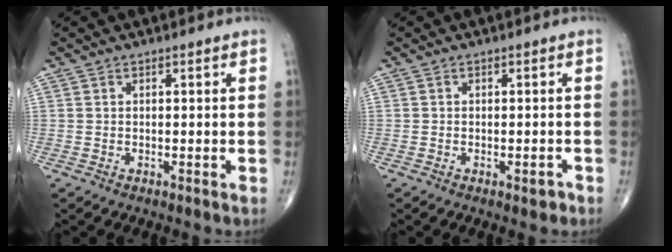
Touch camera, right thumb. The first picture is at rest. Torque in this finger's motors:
{"motor_torque": [-0.14, 0.13, 0.03, 0.06, -0.01]}